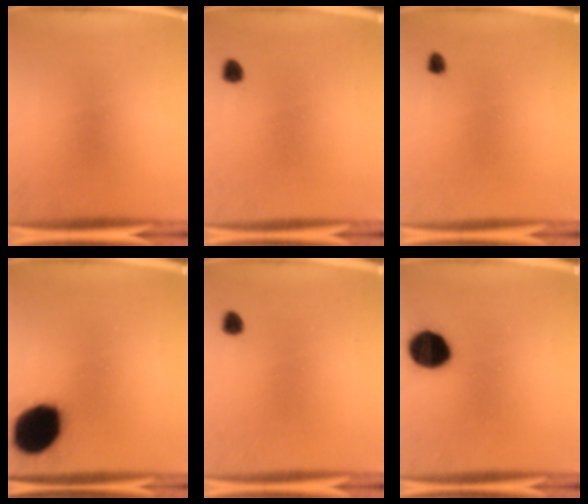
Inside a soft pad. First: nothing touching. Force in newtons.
{"total": 1.7}
{"total": 1.2}
{"total": 19.1}
{"total": 1.7}
{"total": 11.5}